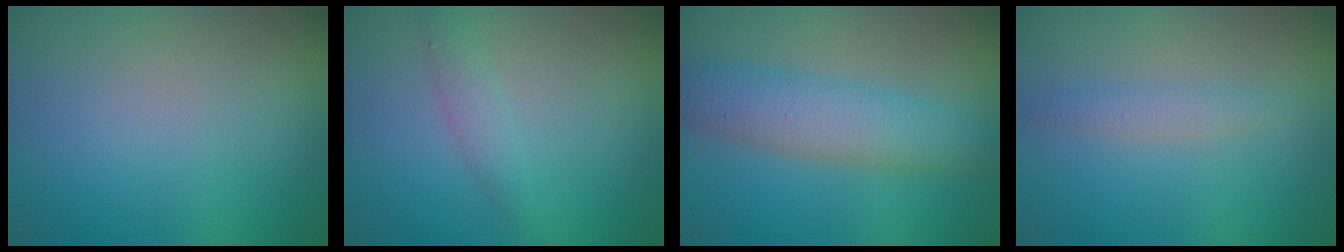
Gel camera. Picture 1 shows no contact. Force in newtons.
{"total": 1.4, "press": 1.4, "slide": 0.1}
{"total": 4.6, "press": 4.6, "slide": 0.1}
{"total": 1.2, "press": 1.2, "slide": 0.0}